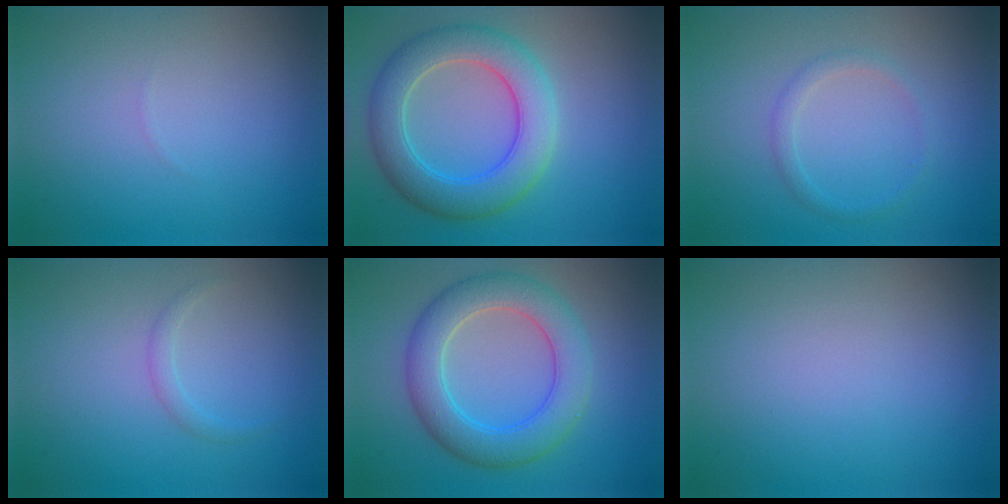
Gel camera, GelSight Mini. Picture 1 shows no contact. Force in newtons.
{"total": 6.2, "press": 6.2, "slide": 0.4}
{"total": 1.3, "press": 1.3, "slide": 0.1}
{"total": 0.9, "press": 0.9, "slide": 0.1}
{"total": 6.0, "press": 6.0, "slide": 0.2}
{"total": 0.0}